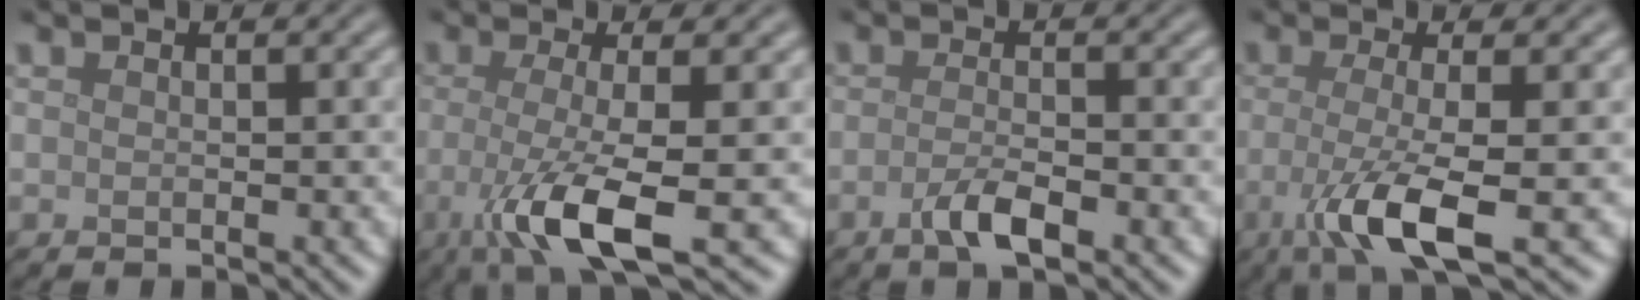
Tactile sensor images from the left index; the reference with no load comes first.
{"total": 6.9, "force": [-2.1, 1.6, 6.4], "torque": [-0.116, -0.012, -0.047]}
{"total": 2.6, "force": [-1.4, 0.7, 2.1], "torque": [-0.044, 0.001, -0.030]}
{"total": 6.2, "force": [-1.8, 1.4, 5.7], "torque": [-0.108, -0.012, -0.041]}